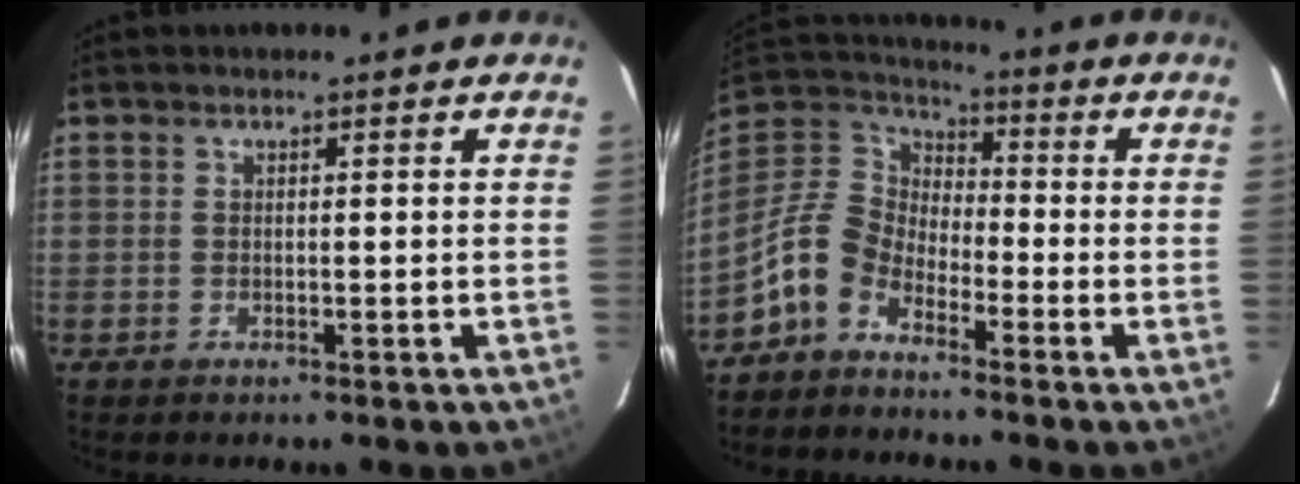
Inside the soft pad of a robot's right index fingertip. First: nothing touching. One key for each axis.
{"total": 9.8, "fx": -6.2, "fy": 5.9, "fz": 4.7, "tx": -0.105, "ty": 0.024, "tz": -0.137}